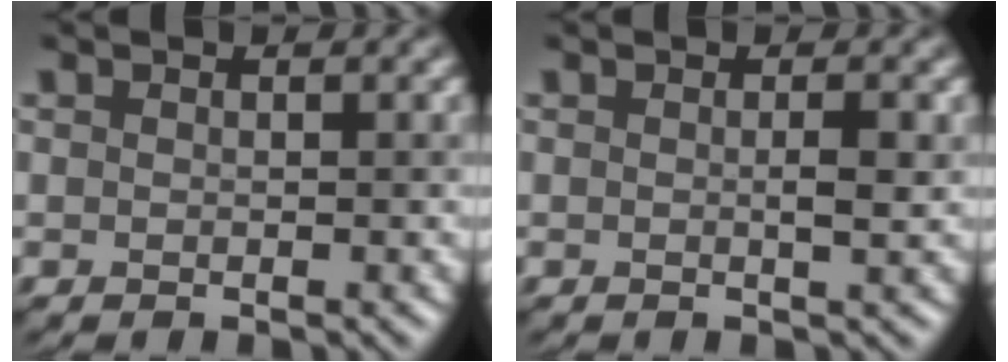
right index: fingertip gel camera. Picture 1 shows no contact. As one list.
[{"total": 1.2, "force": [0.0, 0.1, 1.2], "torque": [-0.022, -0.001, 0.000]}]